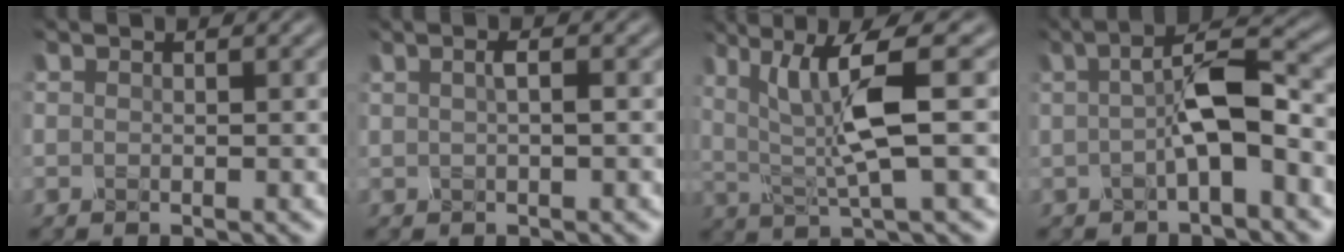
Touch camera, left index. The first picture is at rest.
{"total": 1.1, "force": [-0.2, 0.3, 1.0], "torque": [-0.018, 0.000, 0.000]}
{"total": 7.0, "force": [1.2, 1.2, 6.7], "torque": [-0.124, -0.006, 0.024]}
{"total": 5.4, "force": [-0.6, 1.6, 5.2], "torque": [-0.086, 0.011, -0.016]}